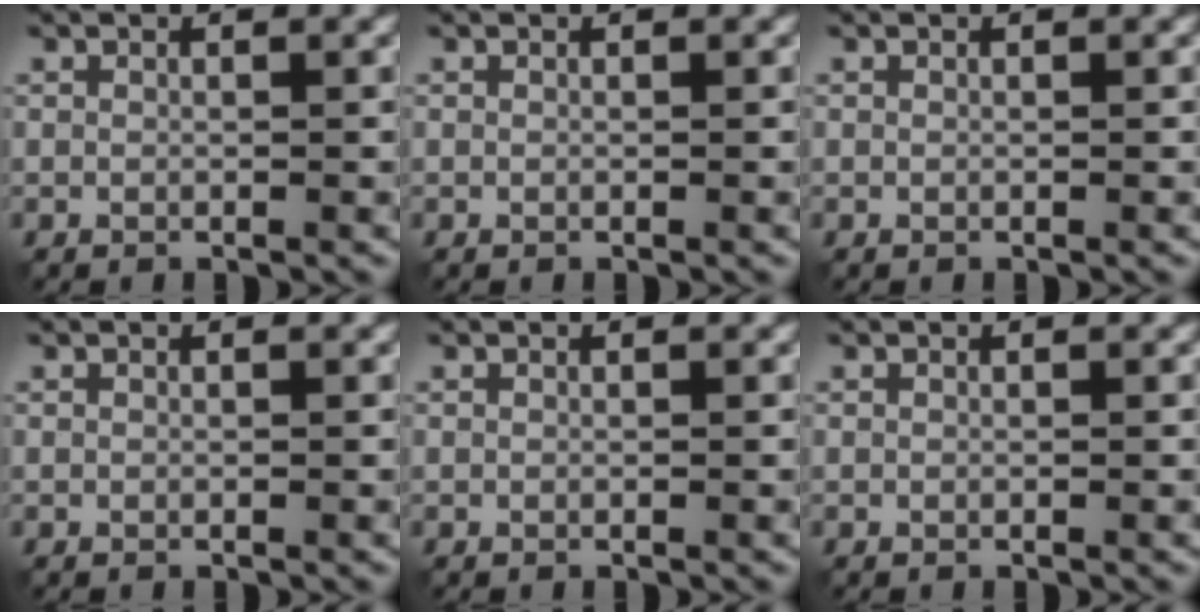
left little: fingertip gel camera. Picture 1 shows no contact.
{"total": 0.0}
{"total": 0.0}
{"total": 0.0}
{"total": 0.0}
{"total": 0.0}